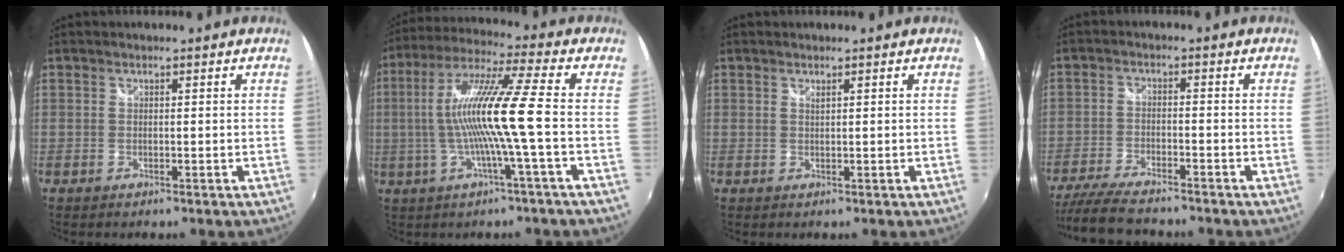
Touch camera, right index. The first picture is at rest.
{"total": 13.1, "force": [-1.8, -1.4, 12.9], "torque": [-0.242, 0.003, -0.030]}
{"total": 0.7, "force": [0.6, -0.3, 0.1], "torque": [-0.001, 0.000, 0.010]}
{"total": 11.5, "force": [-10.0, 2.1, 5.2], "torque": [-0.128, -0.023, -0.177]}